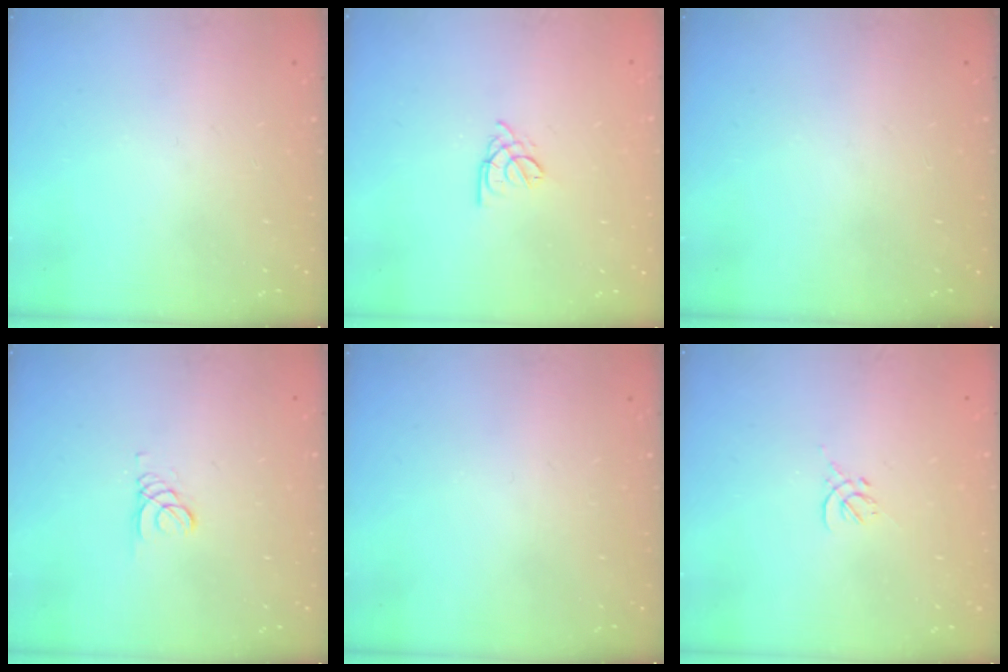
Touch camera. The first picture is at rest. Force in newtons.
{"total": 1.6, "press": 1.5, "slide": 0.5}
{"total": 0.0}
{"total": 1.5, "press": 1.5, "slide": 0.1}
{"total": 0.0}
{"total": 0.0}